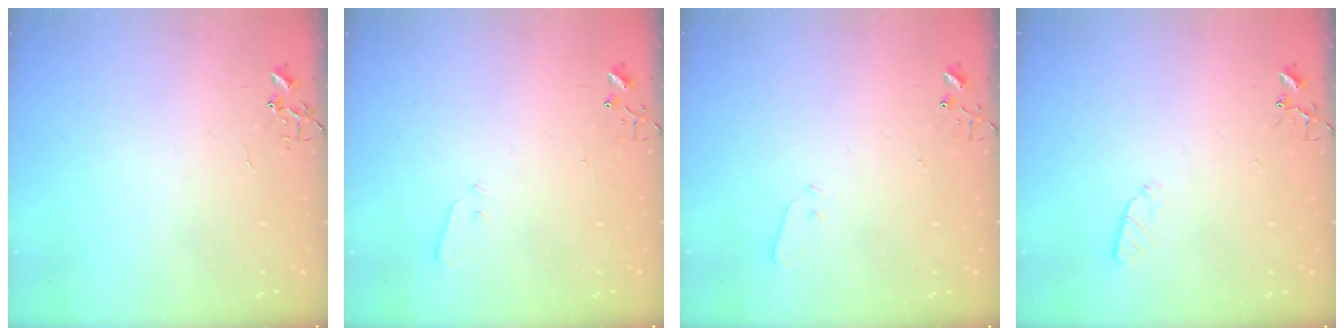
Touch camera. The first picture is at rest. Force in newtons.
{"total": 3.4, "press": 3.3, "slide": 0.5}
{"total": 3.3, "press": 3.2, "slide": 0.6}
{"total": 3.2, "press": 3.1, "slide": 0.5}